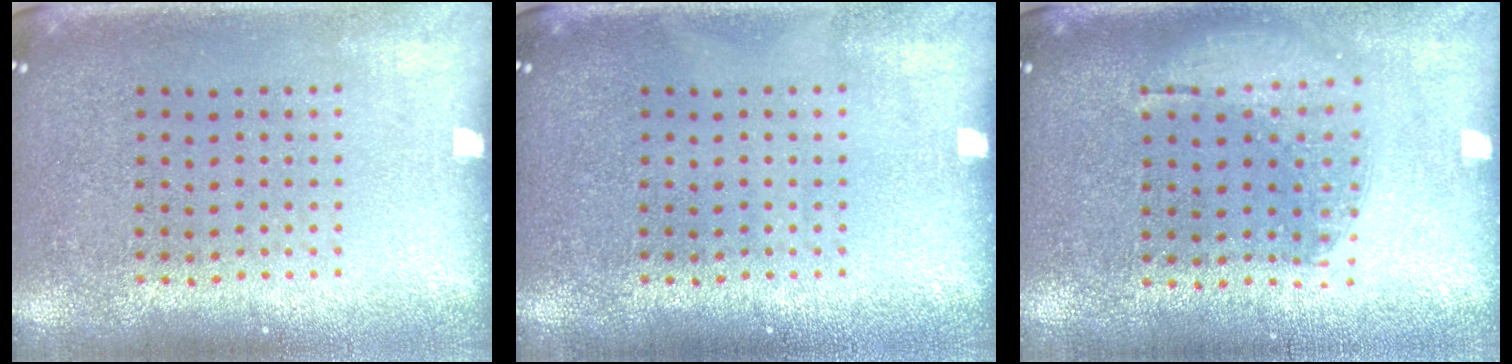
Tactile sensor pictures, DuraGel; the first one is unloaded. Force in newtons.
{"total": 0.0}
{"total": 1.3, "press": 1.1, "slide": 0.5}